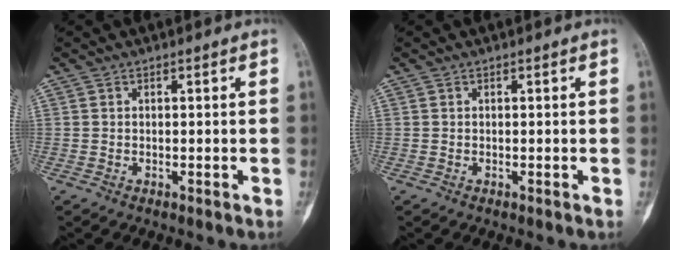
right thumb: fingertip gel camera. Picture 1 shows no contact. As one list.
[{"total": 0.0}]